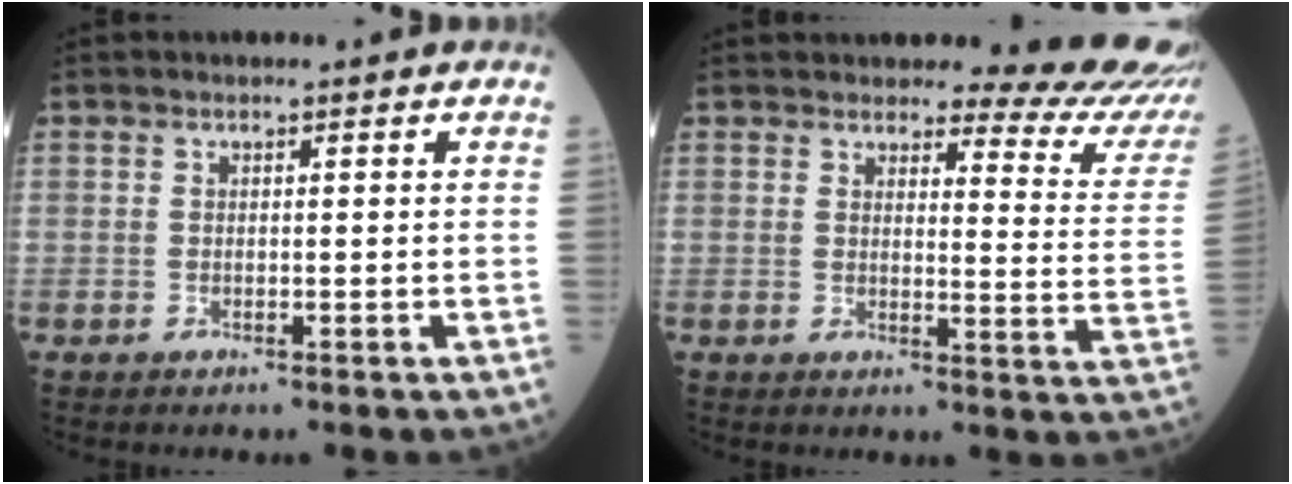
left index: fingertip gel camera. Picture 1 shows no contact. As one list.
[{"total": 15.0, "force": [14.4, 0.8, 3.9], "torque": [-0.034, -0.103, 0.141]}]